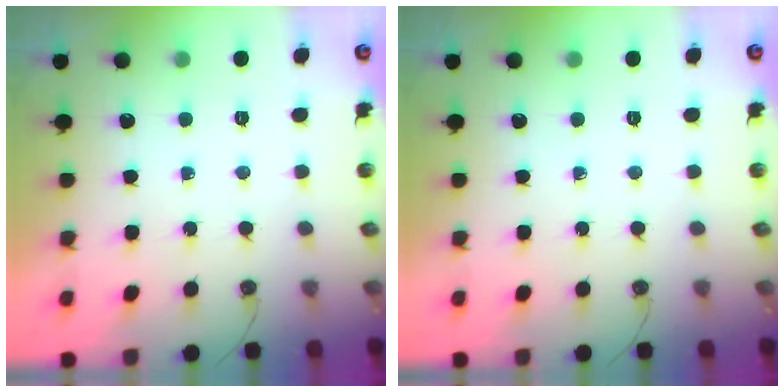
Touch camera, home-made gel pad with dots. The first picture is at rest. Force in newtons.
{"total": 0.0}